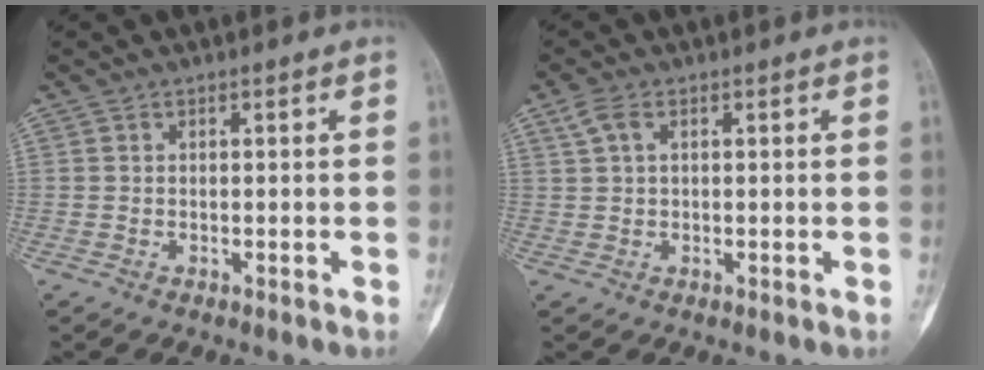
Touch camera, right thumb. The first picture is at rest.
{"total": 3.1, "force": [1.3, 1.6, 2.3], "torque": [-0.055, 0.012, 0.031]}